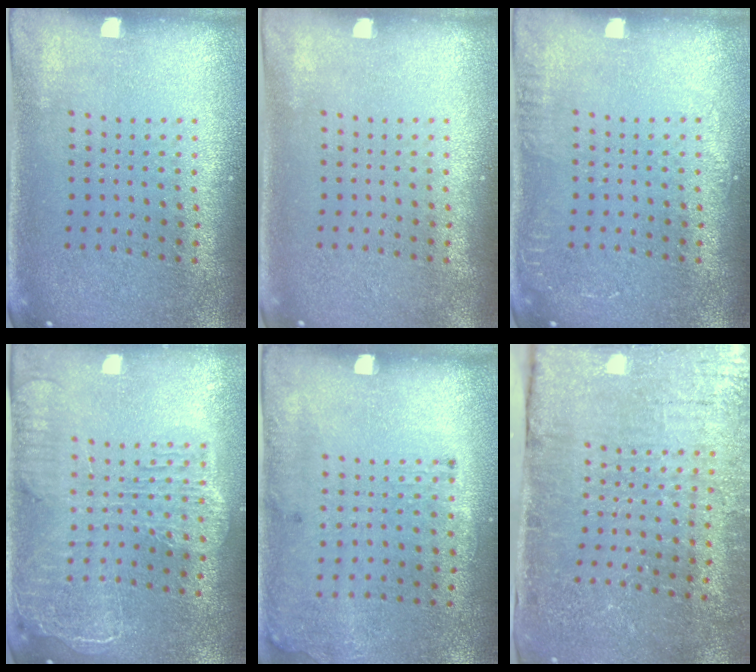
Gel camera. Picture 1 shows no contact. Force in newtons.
{"total": 0.0}
{"total": 1.0, "press": 0.9, "slide": 0.1}
{"total": 2.4, "press": 2.1, "slide": 1.1}
{"total": 1.8, "press": 1.2, "slide": 1.3}
{"total": 4.1, "press": 4.1, "slide": 0.5}